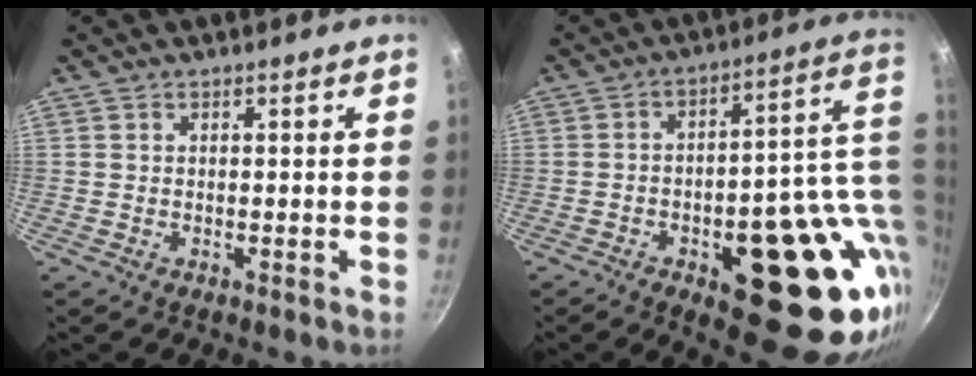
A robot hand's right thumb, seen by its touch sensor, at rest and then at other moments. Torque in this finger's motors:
{"motor_torque": [3.00, 2.01, 2.10, -0.67, 0.44]}